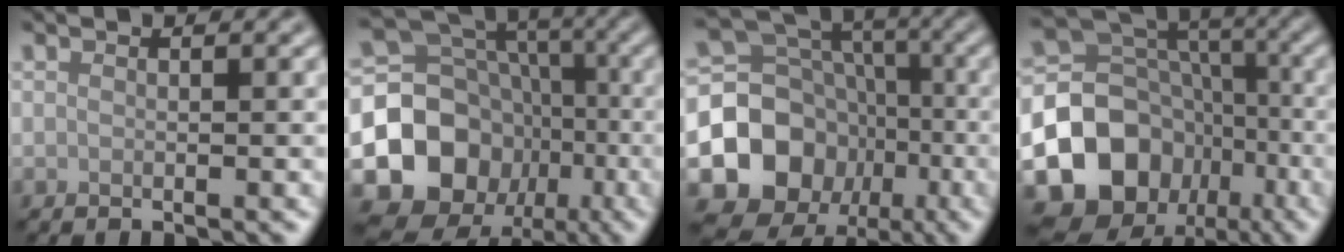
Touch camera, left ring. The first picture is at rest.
{"total": 13.0, "force": [-4.4, 11.0, 5.3], "torque": [-0.111, 0.006, -0.097]}
{"total": 10.4, "force": [-3.5, 8.8, 4.3], "torque": [-0.085, 0.000, -0.070]}
{"total": 13.7, "force": [-5.5, 11.3, 5.6], "torque": [-0.118, 0.001, -0.108]}